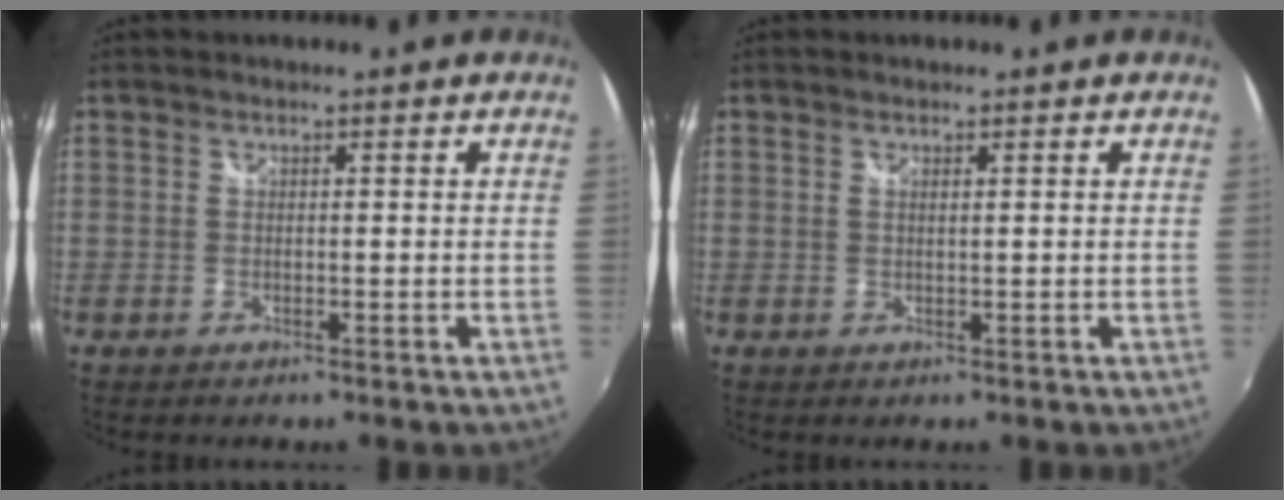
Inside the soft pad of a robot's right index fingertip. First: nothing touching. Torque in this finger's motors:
{"motor_torque": [-0.19, 0.04, 0.04, 0.00]}